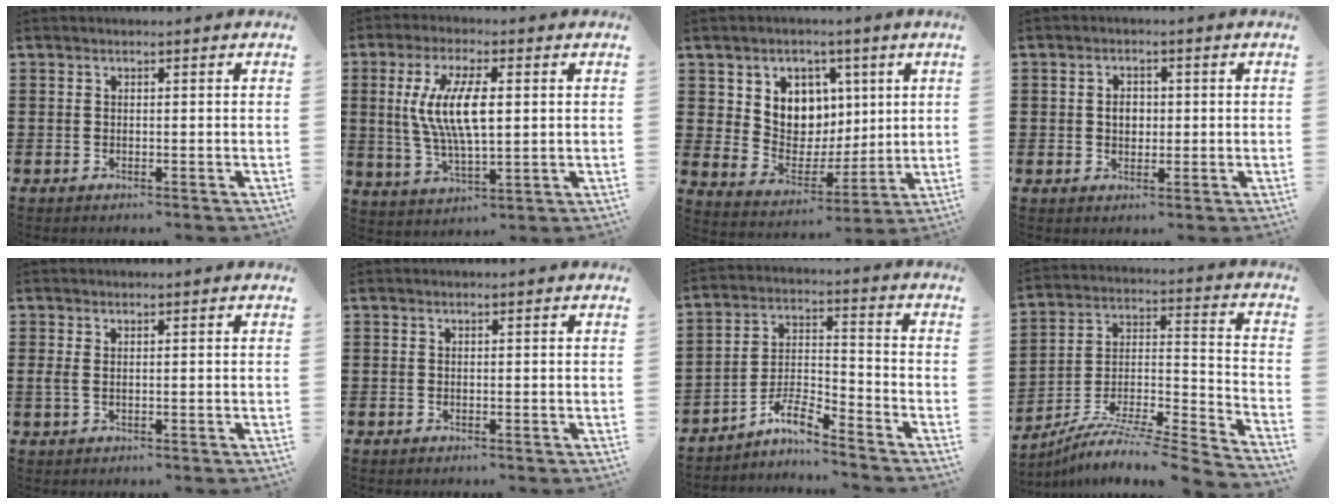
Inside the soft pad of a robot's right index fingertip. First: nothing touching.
{"total": 10.0, "force": [1.5, 3.4, 9.3], "torque": [-0.199, 0.002, 0.020]}
{"total": 7.3, "force": [3.1, 6.5, 1.2], "torque": [-0.045, -0.034, 0.056]}
{"total": 2.5, "force": [0.1, 1.8, 1.8], "torque": [-0.030, 0.003, -0.002]}
{"total": 1.1, "force": [0.4, 0.5, 0.9], "torque": [-0.021, 0.003, 0.007]}
{"total": 0.0}
{"total": 6.3, "force": [-5.6, 0.9, 2.8], "torque": [-0.069, -0.004, -0.112]}
{"total": 7.2, "force": [-6.4, 0.2, 3.3], "torque": [-0.049, -0.002, -0.129]}